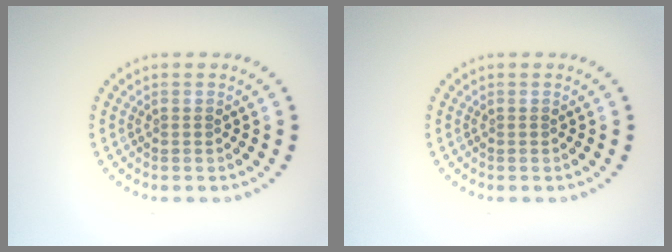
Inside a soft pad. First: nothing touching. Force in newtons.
{"total": 0.0}